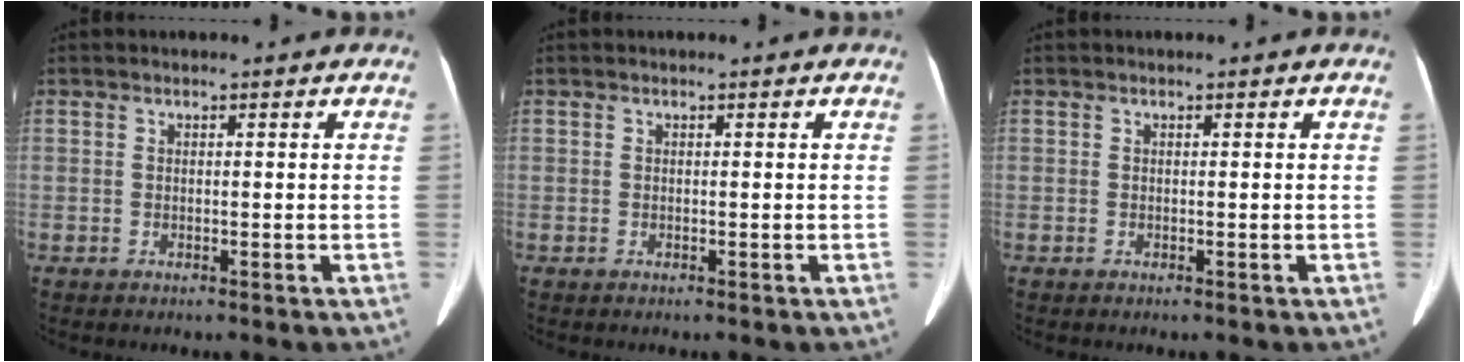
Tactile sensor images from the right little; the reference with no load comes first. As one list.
[{"total": 0.0}, {"total": 0.0}]